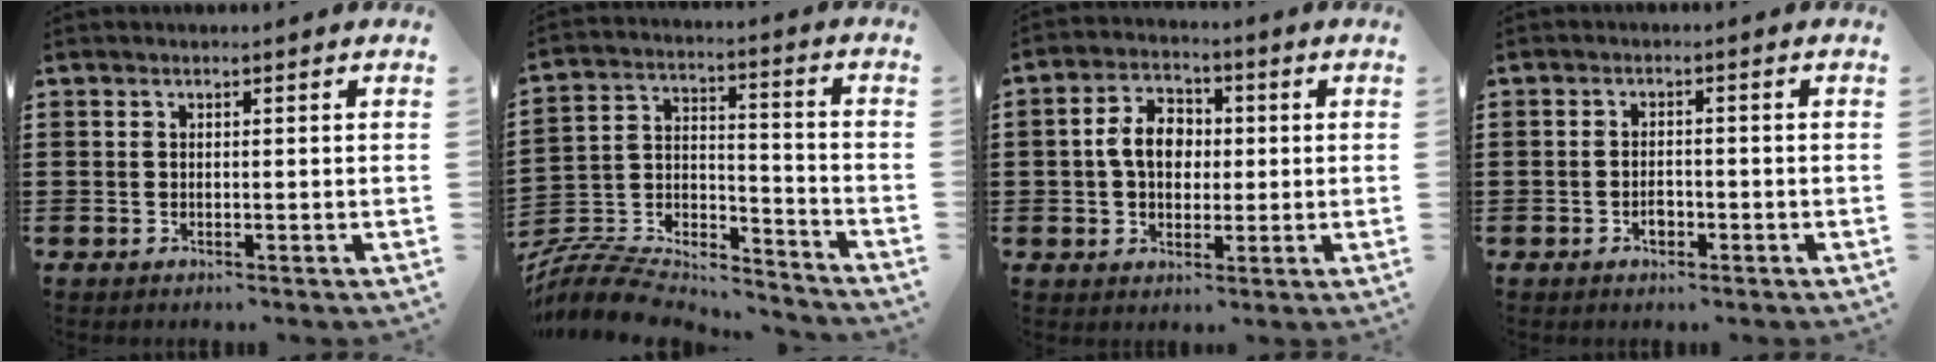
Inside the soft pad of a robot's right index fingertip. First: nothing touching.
{"total": 7.8, "force": [-7.4, 2.0, 1.5], "torque": [-0.041, -0.001, -0.149]}
{"total": 6.5, "force": [0.3, 4.7, 4.5], "torque": [-0.104, 0.016, 0.001]}
{"total": 2.0, "force": [-0.9, 1.2, 1.3], "torque": [-0.027, 0.001, -0.018]}